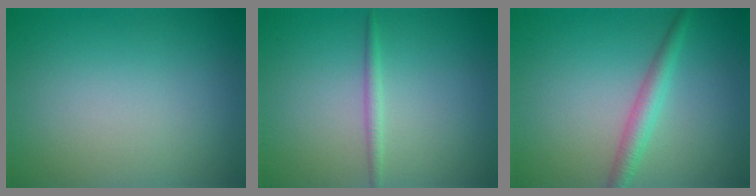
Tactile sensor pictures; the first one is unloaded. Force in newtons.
{"total": 1.1, "press": 1.1, "slide": 0.1}
{"total": 2.5, "press": 2.5, "slide": 0.1}